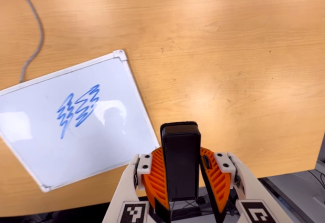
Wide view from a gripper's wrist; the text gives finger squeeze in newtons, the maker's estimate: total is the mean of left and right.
{"total": 6.4, "left": 6.0, "right": 6.8}